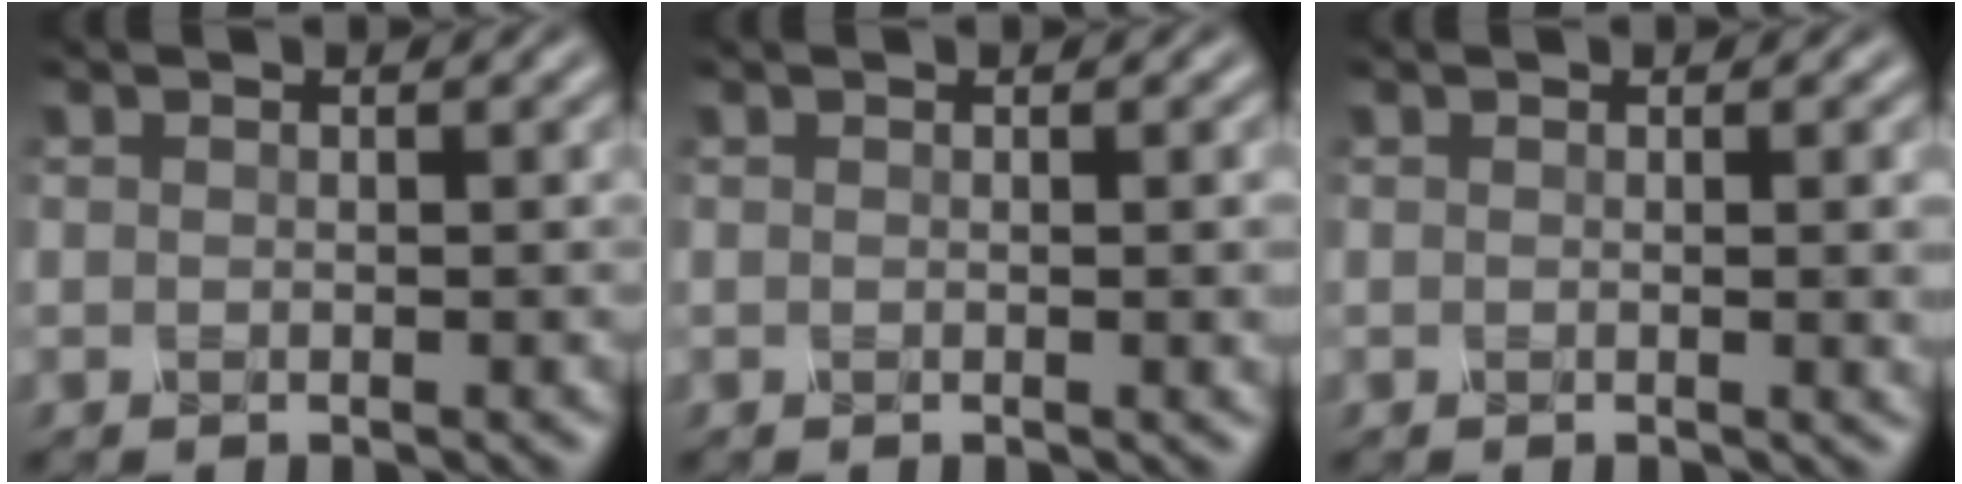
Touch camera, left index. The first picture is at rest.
{"total": 1.6, "force": [0.0, 0.6, 1.5], "torque": [-0.013, 0.002, -0.004]}
{"total": 2.5, "force": [0.1, 0.8, 2.3], "torque": [-0.020, 0.001, -0.002]}